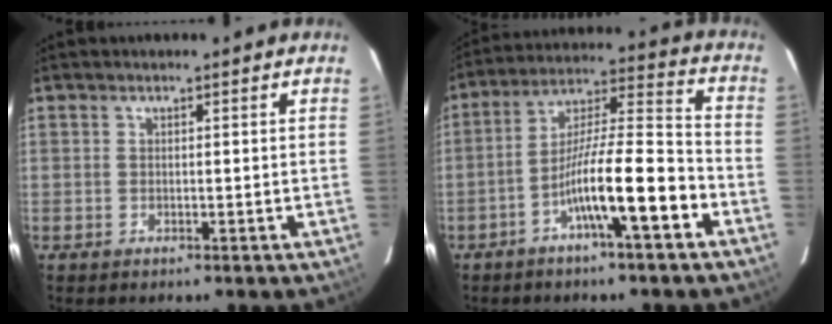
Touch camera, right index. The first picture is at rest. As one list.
[{"total": 12.8, "force": [-5.8, 0.8, 11.4], "torque": [-0.201, 0.013, -0.098]}]